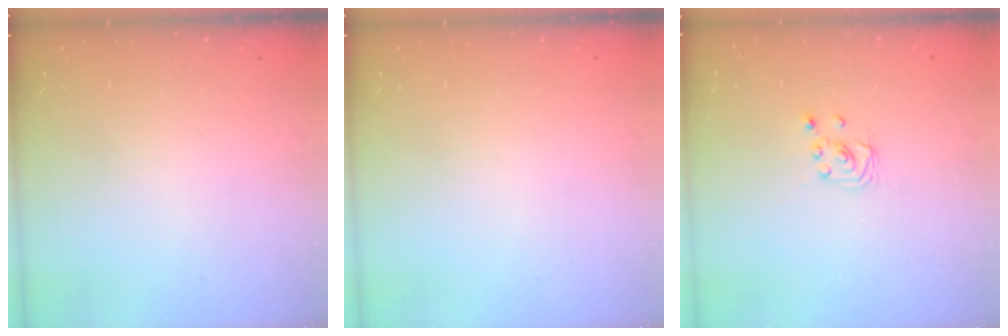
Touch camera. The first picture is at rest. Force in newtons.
{"total": 0.0}
{"total": 2.0, "press": 2.0, "slide": 0.2}